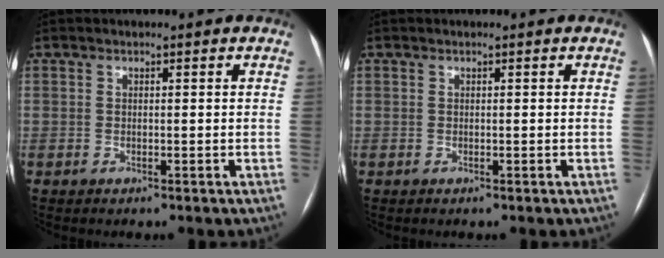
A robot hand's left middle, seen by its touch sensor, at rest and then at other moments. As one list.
[{"total": 0.0}]